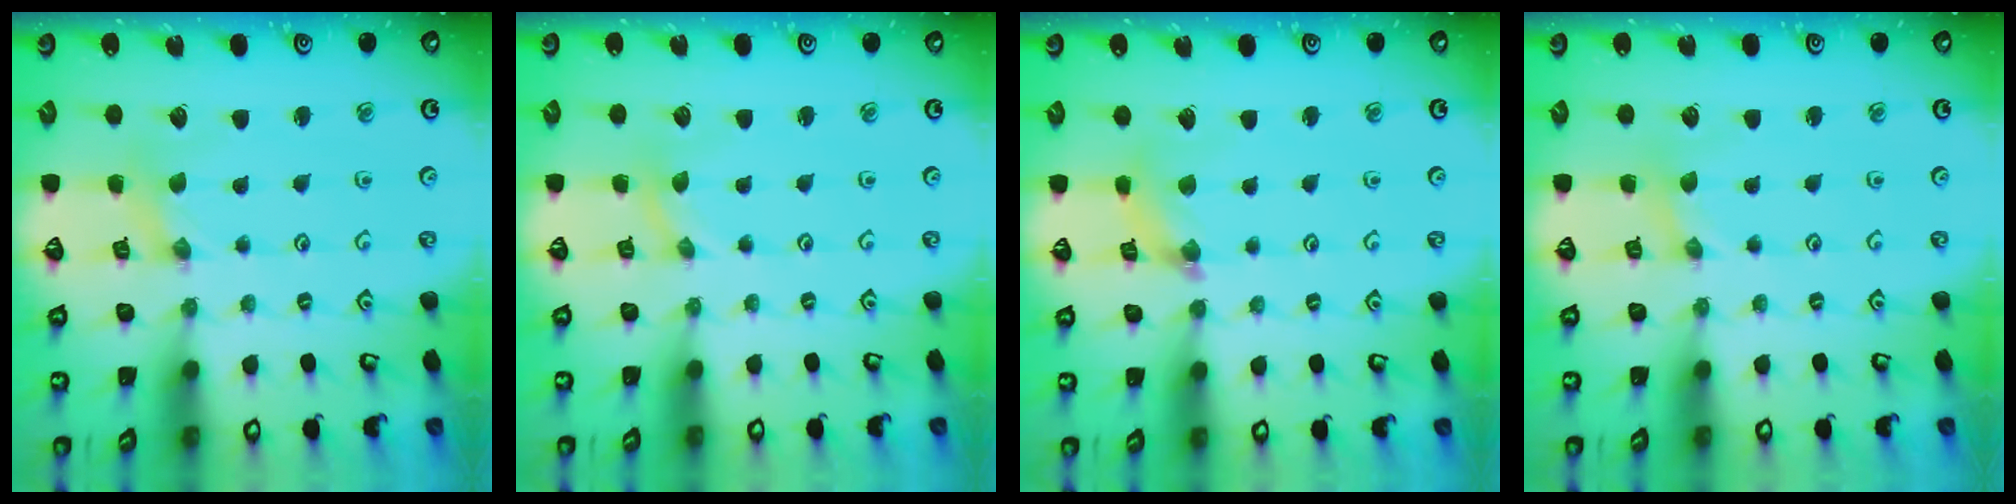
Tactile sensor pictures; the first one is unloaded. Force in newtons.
{"total": 0.0}
{"total": 3.1, "press": 3.1, "slide": 0.4}
{"total": 0.0}